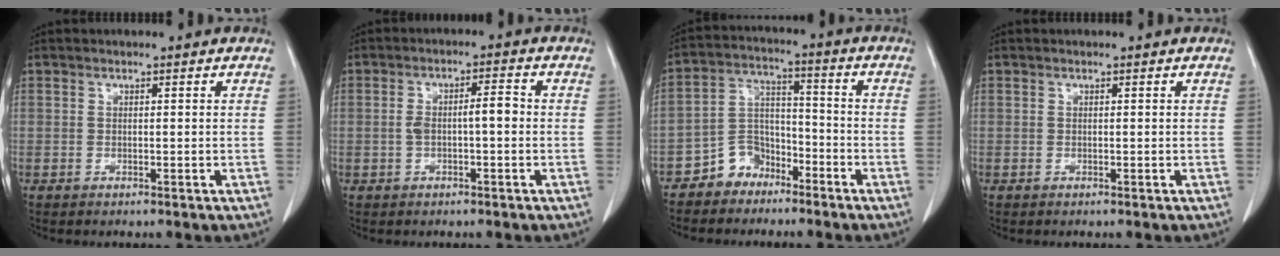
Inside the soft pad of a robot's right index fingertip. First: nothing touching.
{"total": 4.3, "force": [-0.6, 1.2, 4.1], "torque": [-0.078, 0.020, -0.006]}
{"total": 6.8, "force": [-5.0, 4.4, 1.3], "torque": [-0.022, 0.019, -0.093]}
{"total": 0.0}